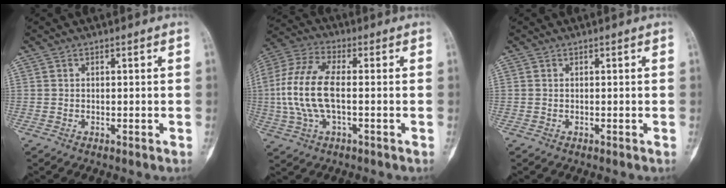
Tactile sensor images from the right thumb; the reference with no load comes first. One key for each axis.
{"total": 14.2, "fx": -0.6, "fy": 6.3, "fz": 12.7, "tx": -0.293, "ty": 0.022, "tz": -0.013}
{"total": 0.0}